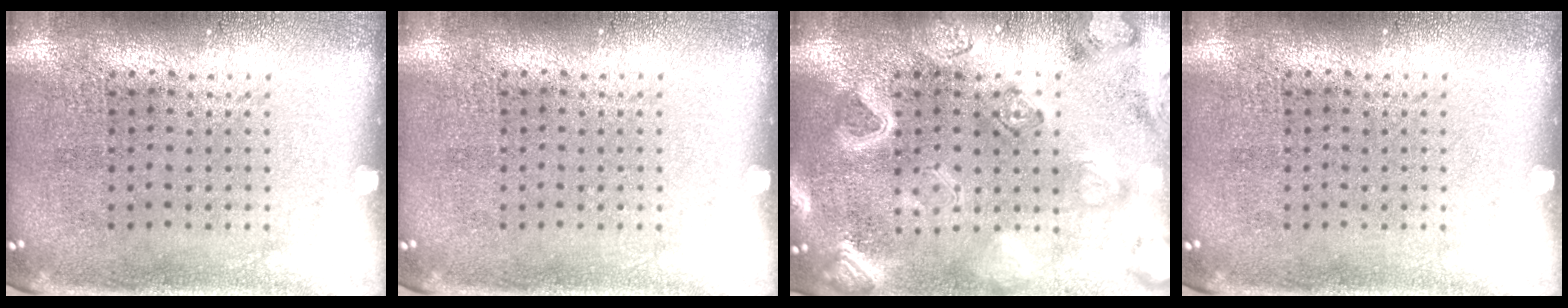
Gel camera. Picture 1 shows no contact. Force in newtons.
{"total": 0.0}
{"total": 3.2, "press": 3.1, "slide": 1.0}
{"total": 0.0}